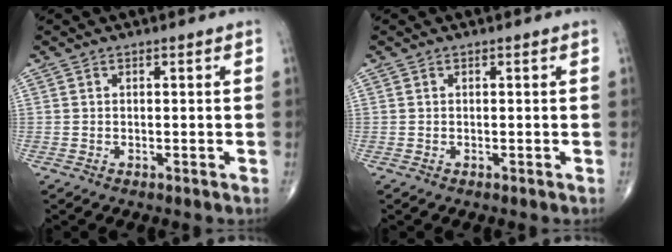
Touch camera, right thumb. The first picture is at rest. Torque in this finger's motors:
{"motor_torque": [0.05, 0.39, -0.12, -0.12, 0.06]}